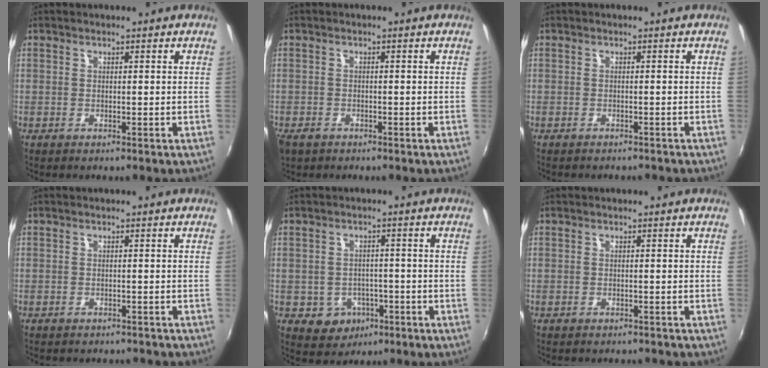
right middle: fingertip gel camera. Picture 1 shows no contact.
{"total": 3.1, "force": [-2.1, 1.9, 1.3], "torque": [-0.034, -0.009, -0.038]}
{"total": 2.8, "force": [-2.6, 0.8, 0.8], "torque": [-0.021, -0.011, -0.035]}
{"total": 5.5, "force": [-4.9, 1.7, 1.6], "torque": [-0.039, -0.012, -0.065]}
{"total": 5.8, "force": [-2.5, 5.0, 1.5], "torque": [-0.043, 0.007, -0.023]}
{"total": 4.3, "force": [-3.9, 1.2, 1.3], "torque": [-0.030, -0.012, -0.051]}